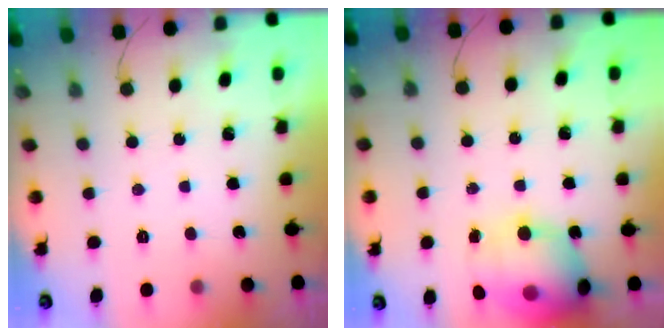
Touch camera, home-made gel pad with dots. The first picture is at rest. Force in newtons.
{"total": 16.9, "press": 16.5, "slide": 3.7}